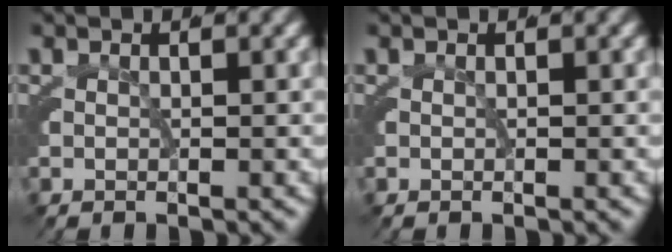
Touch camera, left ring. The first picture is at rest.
{"total": 0.0}